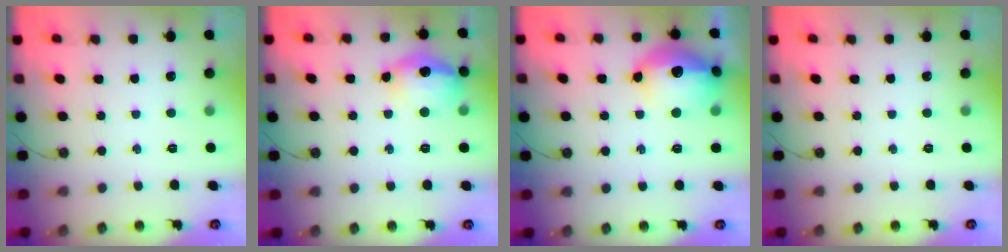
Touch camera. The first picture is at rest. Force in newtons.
{"total": 14.4, "press": 14.4, "slide": 1.1}
{"total": 18.2, "press": 18.2, "slide": 1.4}
{"total": 0.0}